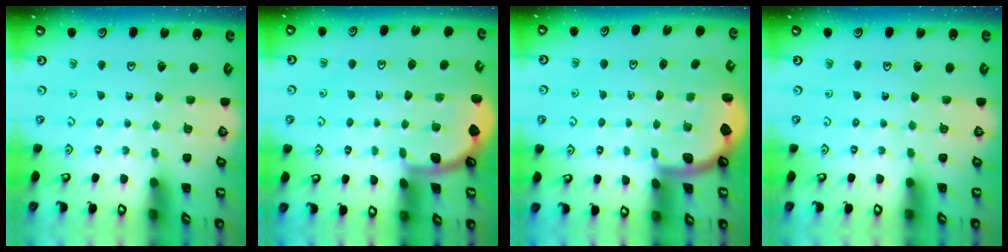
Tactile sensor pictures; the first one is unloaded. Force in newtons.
{"total": 1.8, "press": 1.8, "slide": 0.1}
{"total": 1.6, "press": 1.6, "slide": 0.1}
{"total": 0.0}